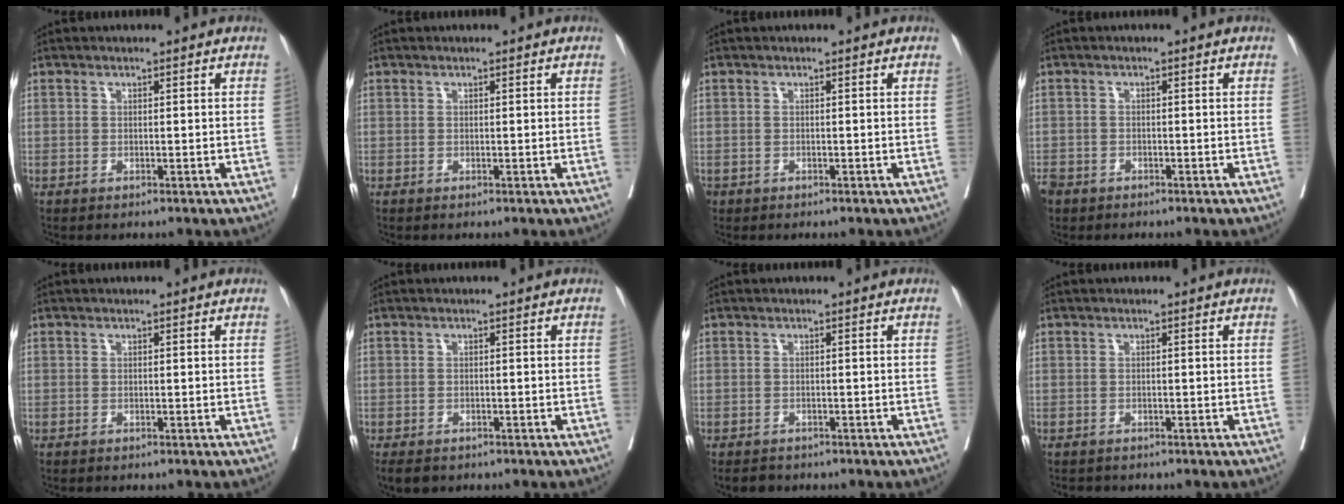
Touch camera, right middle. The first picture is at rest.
{"total": 0.0}
{"total": 0.7, "force": [-0.4, 0.5, 0.1], "torque": [-0.008, 0.002, -0.007]}
{"total": 3.9, "force": [-2.9, 2.6, 0.9], "torque": [-0.022, 0.000, -0.054]}
{"total": 0.0}
{"total": 3.6, "force": [-2.7, 1.8, 1.4], "torque": [-0.019, -0.006, -0.039]}
{"total": 2.0, "force": [-1.7, 1.0, 0.3], "torque": [-0.009, -0.002, -0.027]}
{"total": 1.4, "force": [-1.3, 0.6, 0.1], "torque": [-0.008, -0.003, -0.022]}